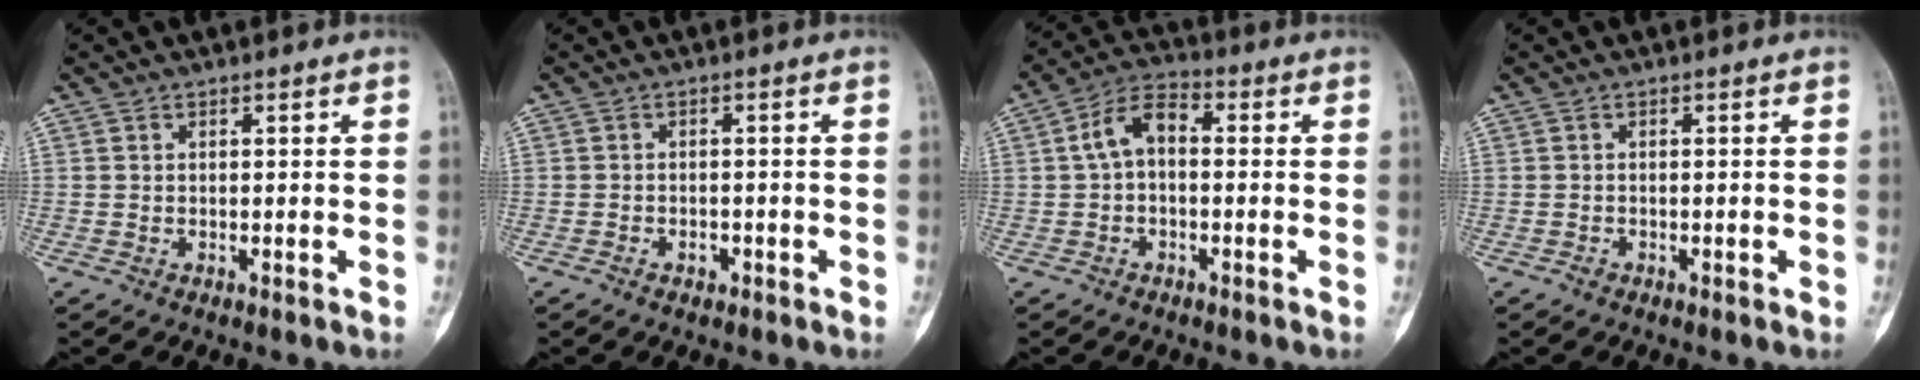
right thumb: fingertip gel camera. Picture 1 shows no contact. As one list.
[{"total": 1.7, "force": [-1.0, 1.3, 0.7], "torque": [-0.003, 0.008, -0.013]}, {"total": 7.3, "force": [0.2, 4.6, 5.7], "torque": [-0.094, 0.025, -0.010]}, {"total": 0.8, "force": [-0.5, 0.6, 0.2], "torque": [0.004, 0.003, -0.011]}]